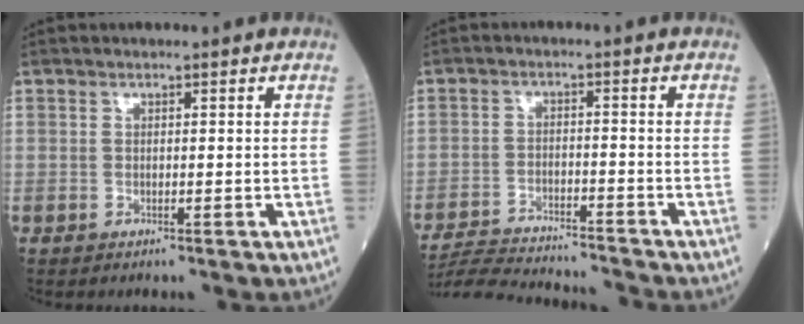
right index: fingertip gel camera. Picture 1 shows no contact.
{"total": 14.1, "force": [-13.6, 0.0, 3.6], "torque": [-0.056, -0.004, -0.215]}